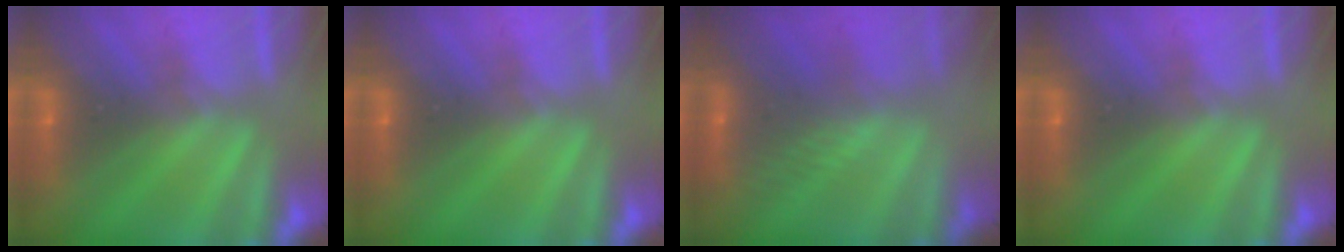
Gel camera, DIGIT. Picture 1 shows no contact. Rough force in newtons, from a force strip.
{"total": 0.0}
{"total": 2.4}
{"total": 0.0}